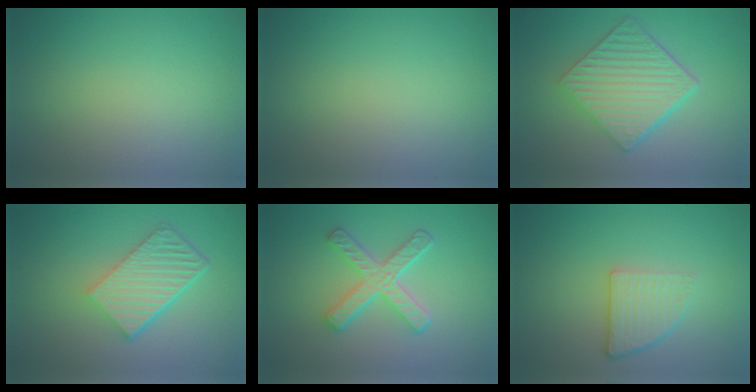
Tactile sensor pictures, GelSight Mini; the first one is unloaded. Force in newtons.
{"total": 0.0}
{"total": 6.4, "press": 4.6, "slide": 4.4}
{"total": 5.7, "press": 3.9, "slide": 4.2}
{"total": 4.9, "press": 3.4, "slide": 3.4}
{"total": 3.8, "press": 2.5, "slide": 2.9}